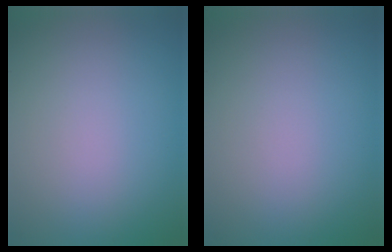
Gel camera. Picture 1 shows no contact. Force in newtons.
{"total": 0.0}